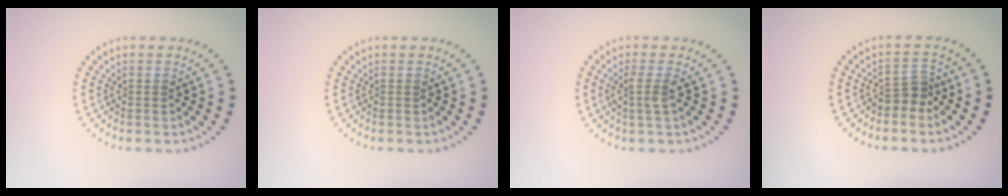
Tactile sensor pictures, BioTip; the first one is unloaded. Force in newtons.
{"total": 0.0}
{"total": 1.8, "press": 1.3, "slide": 1.2}
{"total": 2.2, "press": 1.7, "slide": 1.4}